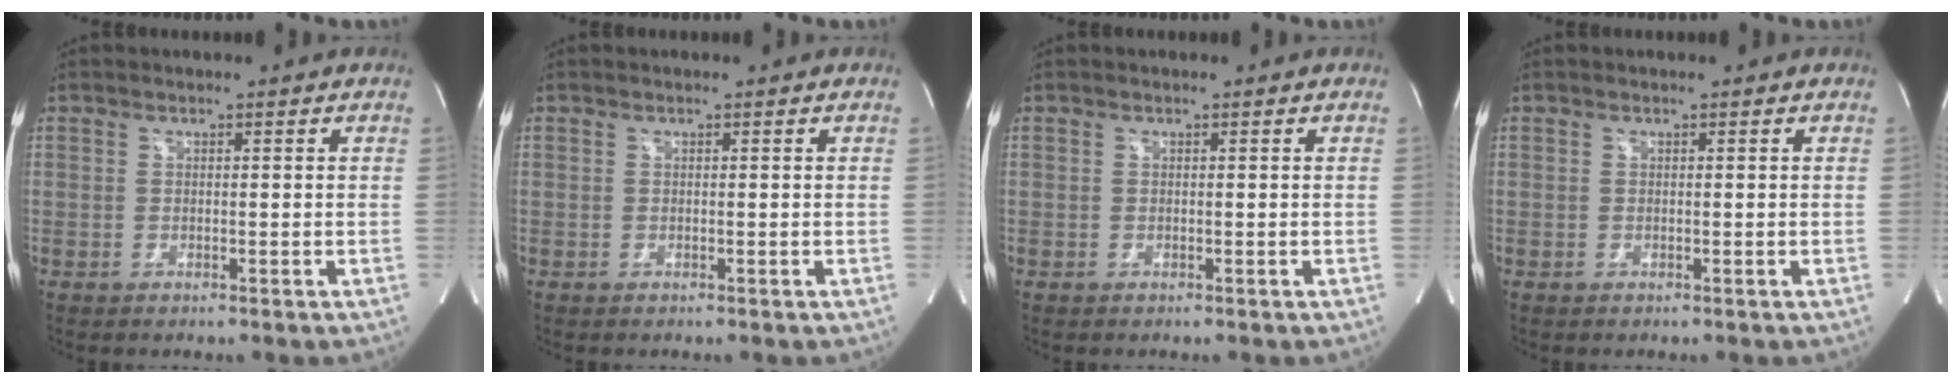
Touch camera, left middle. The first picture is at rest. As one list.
[{"total": 0.0}, {"total": 0.0}, {"total": 0.0}]